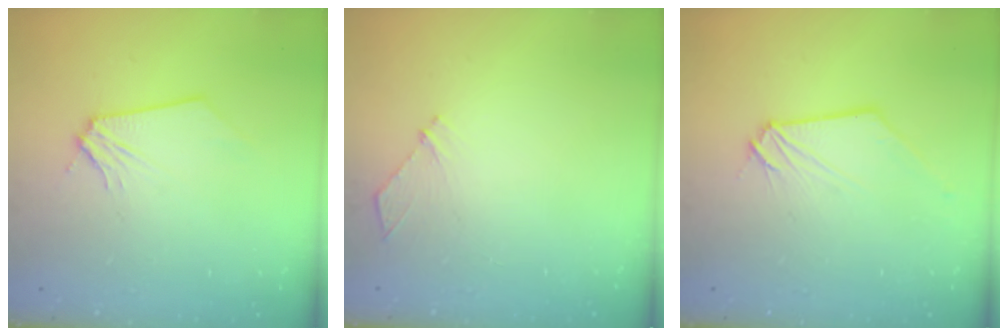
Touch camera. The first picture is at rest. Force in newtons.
{"total": 3.9, "press": 3.9, "slide": 0.5}
{"total": 1.1, "press": 1.1, "slide": 0.1}